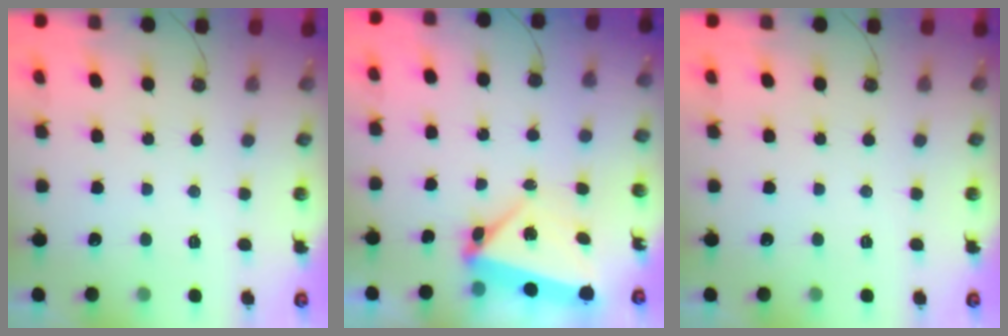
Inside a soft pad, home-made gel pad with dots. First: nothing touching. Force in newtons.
{"total": 6.7, "press": 6.6, "slide": 0.9}
{"total": 0.0}